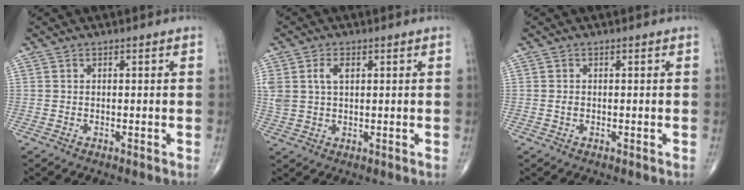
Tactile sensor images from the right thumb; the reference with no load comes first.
{"total": 5.3, "force": [1.7, 3.2, 3.9], "torque": [-0.085, 0.005, 0.038]}
{"total": 0.7, "force": [0.0, 0.5, 0.4], "torque": [-0.006, 0.001, -0.001]}